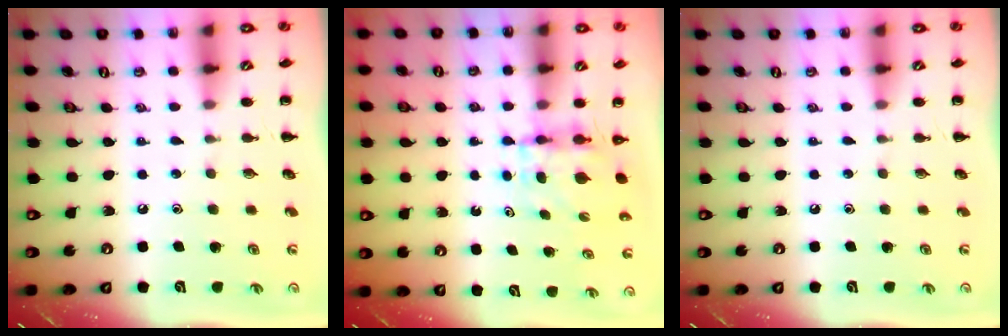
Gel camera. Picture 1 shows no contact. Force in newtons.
{"total": 3.9, "press": 3.9, "slide": 0.3}
{"total": 0.0}